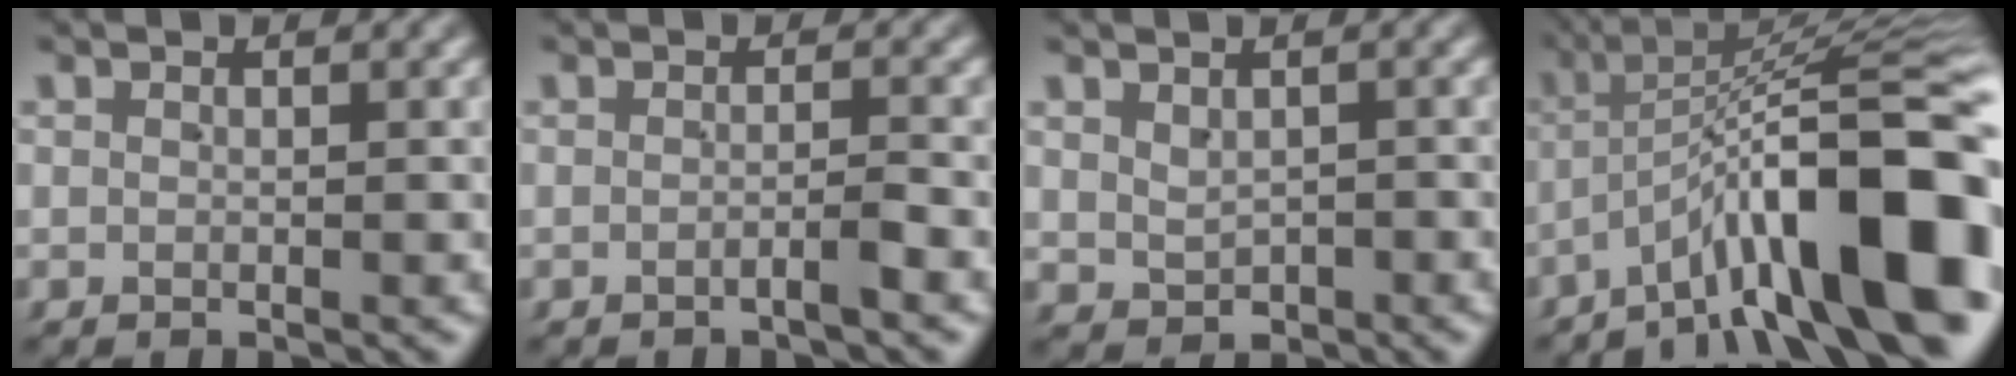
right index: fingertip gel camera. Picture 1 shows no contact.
{"total": 1.1, "force": [-0.9, -0.2, 0.7], "torque": [-0.008, 0.005, -0.021]}
{"total": 1.4, "force": [0.3, 1.2, 0.7], "torque": [0.000, -0.009, 0.018]}
{"total": 14.3, "force": [-3.9, 5.6, 12.5], "torque": [-0.176, -0.009, -0.052]}